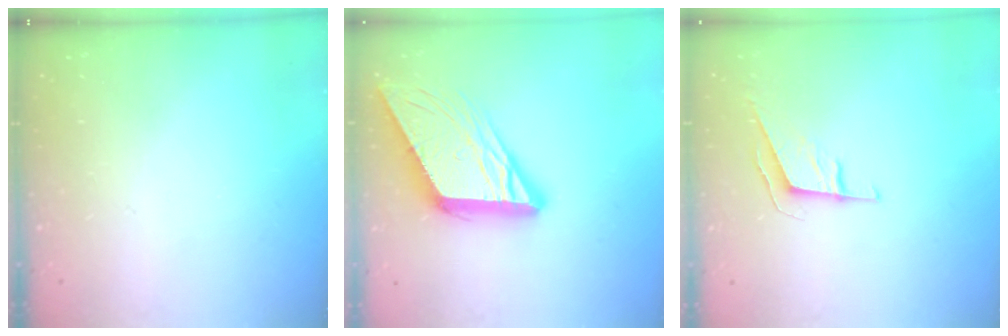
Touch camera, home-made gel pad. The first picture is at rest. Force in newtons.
{"total": 14.0, "press": 13.9, "slide": 1.4}
{"total": 5.9, "press": 5.7, "slide": 1.3}